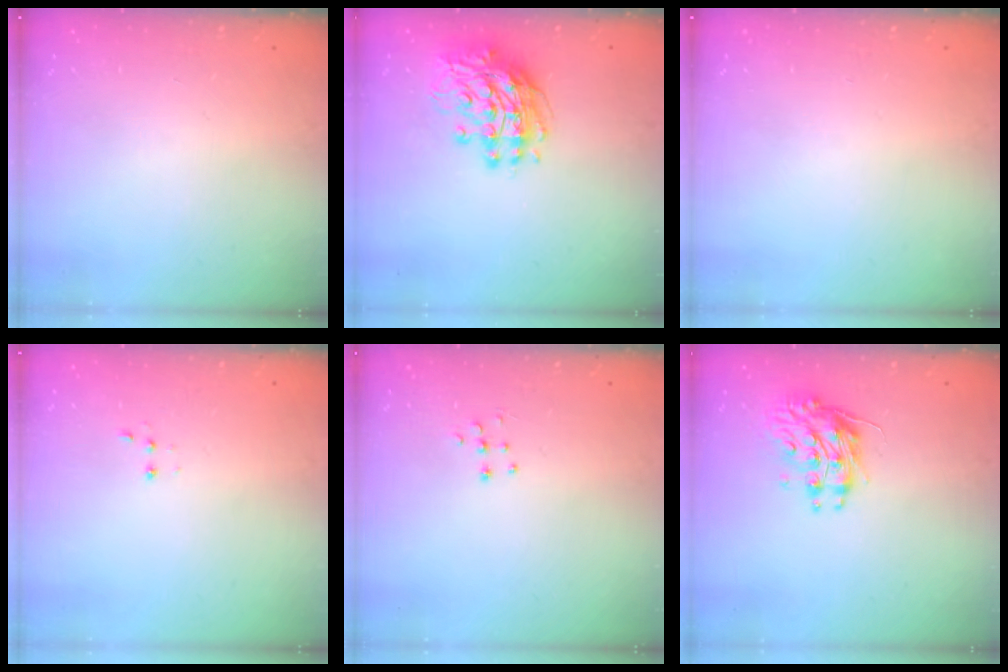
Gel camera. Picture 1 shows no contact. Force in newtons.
{"total": 12.2, "press": 12.1, "slide": 1.3}
{"total": 0.0}
{"total": 2.8, "press": 2.7, "slide": 0.7}
{"total": 3.7, "press": 3.7, "slide": 0.2}
{"total": 10.4, "press": 10.4, "slide": 0.8}